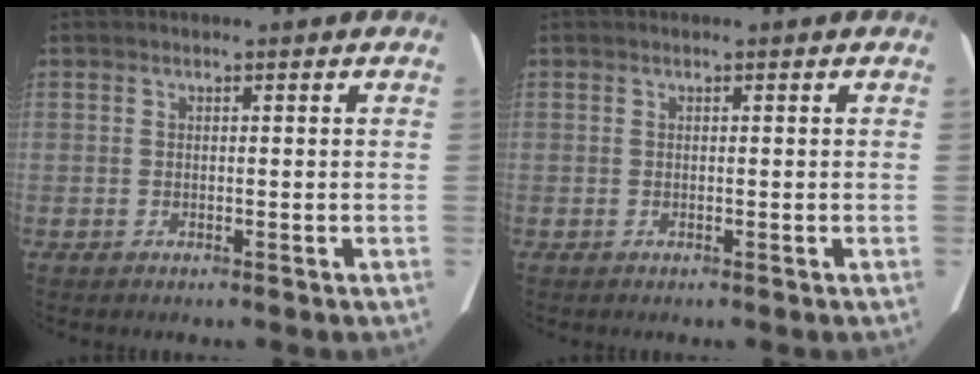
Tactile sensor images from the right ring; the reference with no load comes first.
{"total": 0.0}